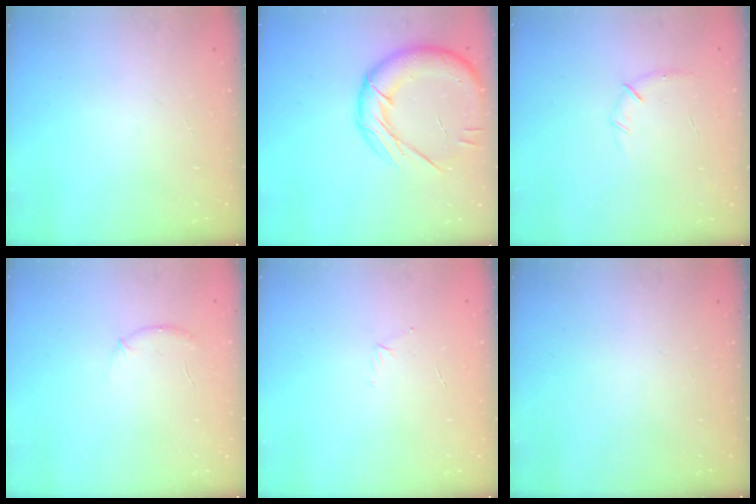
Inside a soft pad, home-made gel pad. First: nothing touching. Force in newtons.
{"total": 18.0, "press": 17.8, "slide": 2.5}
{"total": 6.4, "press": 6.2, "slide": 1.6}
{"total": 6.4, "press": 6.2, "slide": 1.7}
{"total": 3.8, "press": 3.6, "slide": 0.9}
{"total": 0.0}